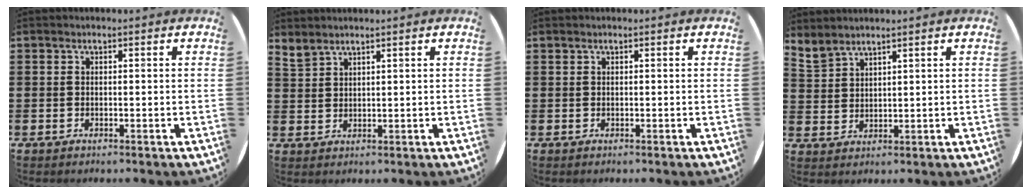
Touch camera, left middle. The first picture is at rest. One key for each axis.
{"total": 2.1, "fx": 2.1, "fy": 0.2, "fz": 0.1, "tx": -0.004, "ty": -0.004, "tz": 0.042}
{"total": 0.0}
{"total": 2.8, "fx": 2.8, "fy": 0.3, "fz": 0.0, "tx": -0.006, "ty": -0.011, "tz": 0.054}